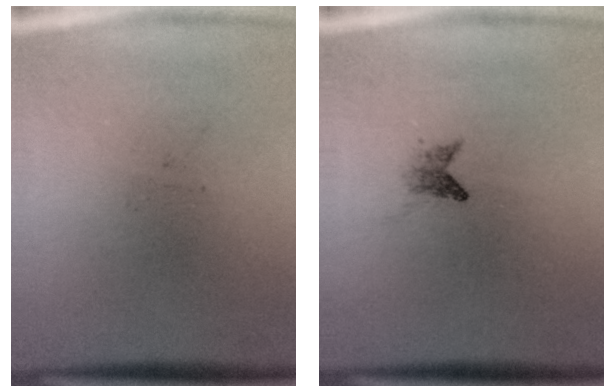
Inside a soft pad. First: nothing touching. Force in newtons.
{"total": 1.2}